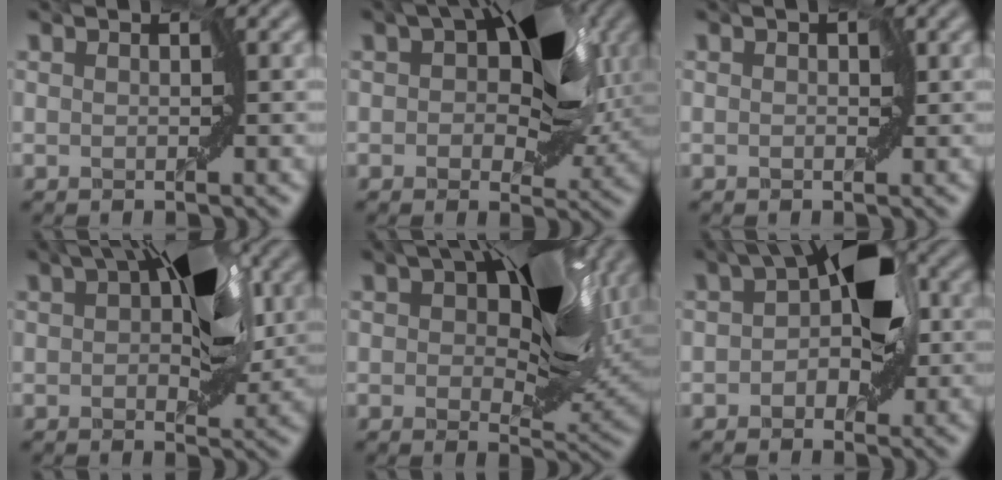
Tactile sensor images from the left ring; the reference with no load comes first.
{"total": 8.5, "force": [2.2, 4.7, 6.8], "torque": [-0.093, 0.013, 0.026]}
{"total": 0.7, "force": [0.3, 0.5, 0.3], "torque": [0.002, 0.004, -0.003]}
{"total": 7.3, "force": [1.9, 3.4, 6.1], "torque": [-0.084, 0.014, 0.027]}
{"total": 11.9, "force": [4.3, 5.7, 9.5], "torque": [-0.142, 0.005, 0.069]}
{"total": 5.5, "force": [0.3, 2.9, 4.7], "torque": [-0.056, 0.023, -0.003]}